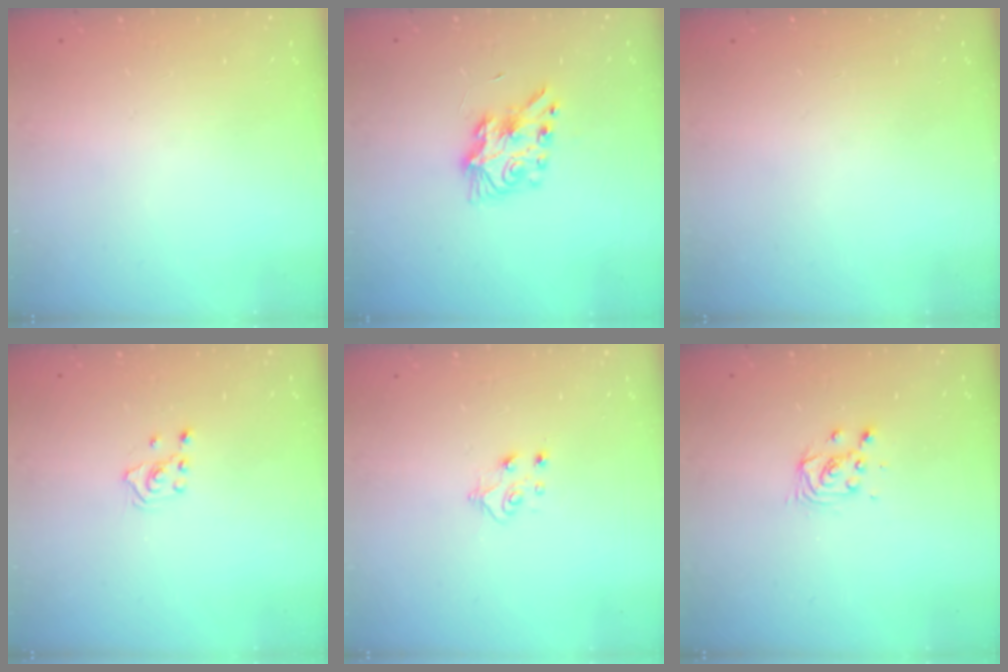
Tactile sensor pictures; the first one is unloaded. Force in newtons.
{"total": 7.9, "press": 7.9, "slide": 0.7}
{"total": 0.0}
{"total": 2.1, "press": 1.8, "slide": 0.9}
{"total": 6.1, "press": 6.1, "slide": 0.7}
{"total": 3.9, "press": 3.8, "slide": 0.4}